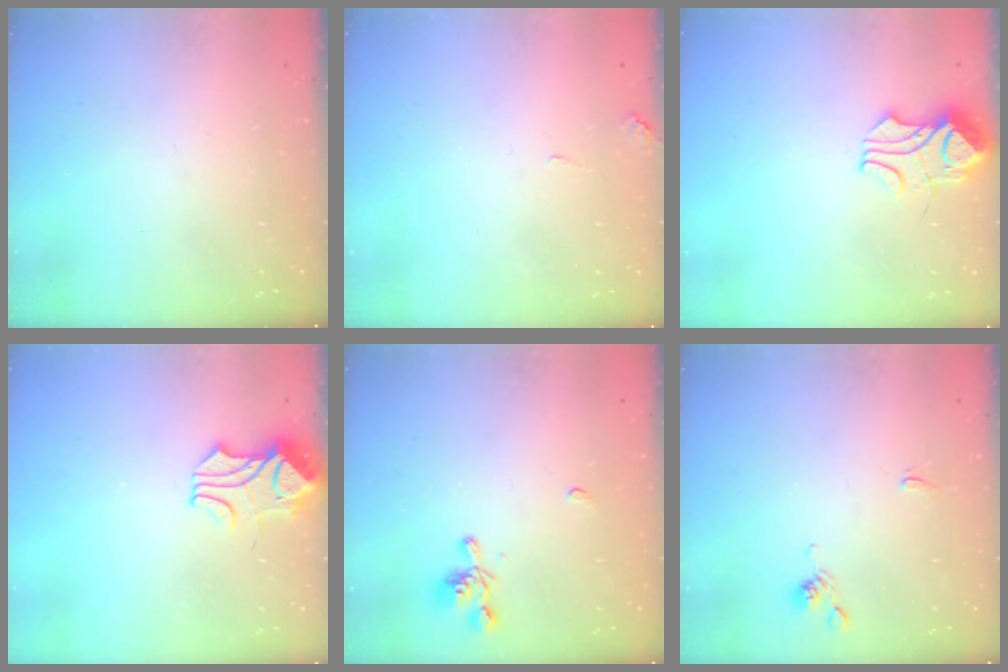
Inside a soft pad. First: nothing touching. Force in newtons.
{"total": 2.0, "press": 2.0, "slide": 0.5}
{"total": 4.8, "press": 4.8, "slide": 0.1}
{"total": 1.9, "press": 1.8, "slide": 0.7}
{"total": 2.6, "press": 2.5, "slide": 0.4}
{"total": 1.1, "press": 1.0, "slide": 0.4}